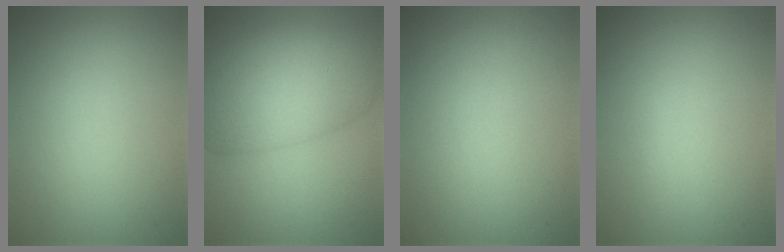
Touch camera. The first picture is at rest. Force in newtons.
{"total": 8.4, "press": 8.4, "slide": 0.4}
{"total": 0.0}
{"total": 0.0}